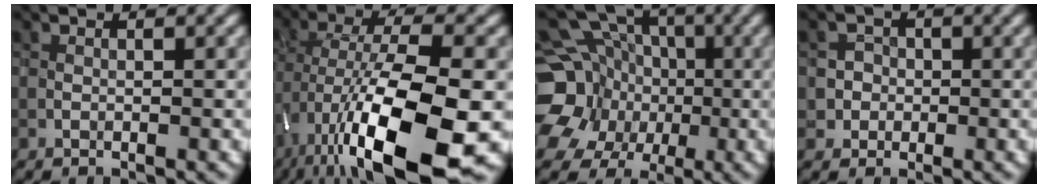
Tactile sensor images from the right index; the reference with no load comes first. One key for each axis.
{"total": 15.7, "fx": -6.0, "fy": 5.1, "fz": 13.6, "tx": -0.245, "ty": -0.011, "tz": -0.103}
{"total": 13.2, "fx": -1.8, "fy": 12.0, "fz": 5.3, "tx": -0.140, "ty": 0.010, "tz": -0.041}
{"total": 1.9, "fx": -0.2, "fy": 1.9, "fz": 0.1, "tx": 0.024, "ty": 0.003, "tz": -0.007}